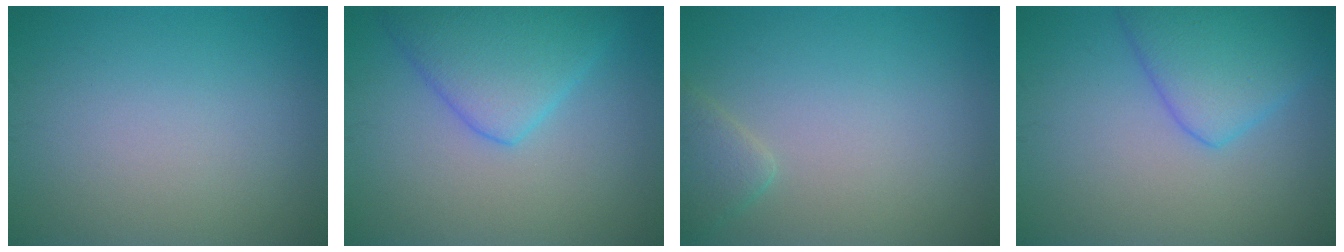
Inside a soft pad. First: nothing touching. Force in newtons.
{"total": 5.7, "press": 5.7, "slide": 0.3}
{"total": 1.9, "press": 1.9, "slide": 0.1}
{"total": 5.2, "press": 5.2, "slide": 0.2}